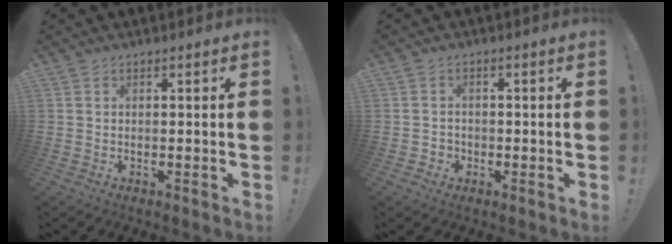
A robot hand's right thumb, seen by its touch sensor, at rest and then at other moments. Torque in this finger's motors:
{"motor_torque": [0.06, -0.10, -0.08, 0.02, 0.01]}